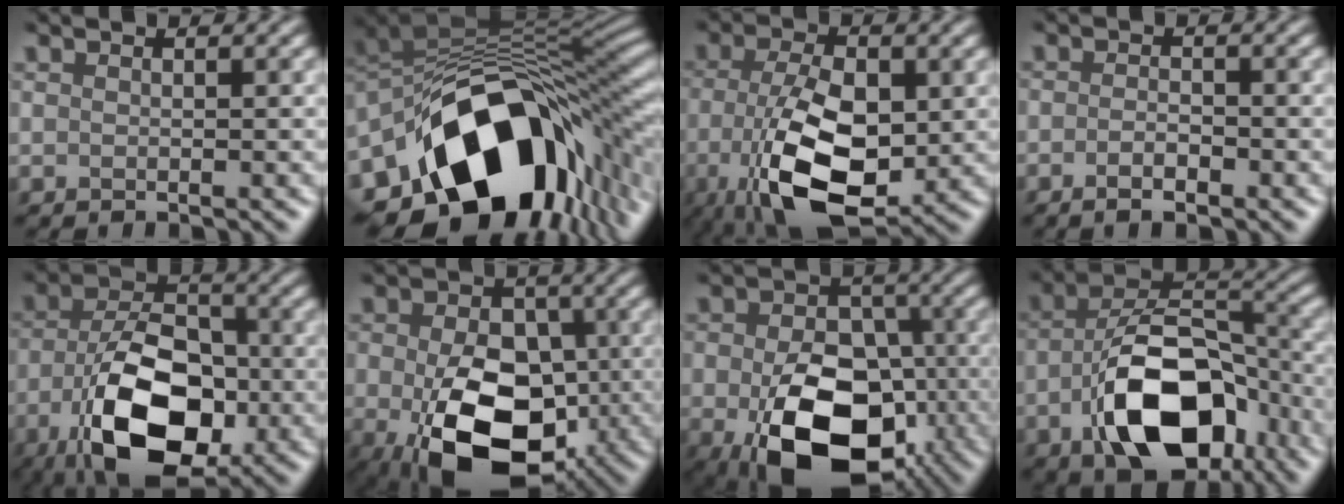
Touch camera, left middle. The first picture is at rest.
{"total": 16.5, "force": [-4.7, 11.1, 11.2], "torque": [-0.183, -0.009, -0.064]}
{"total": 9.7, "force": [-3.1, 4.9, 7.8], "torque": [-0.167, -0.009, -0.049]}
{"total": 1.2, "force": [-1.0, 0.1, 0.5], "torque": [-0.017, 0.005, -0.017]}
{"total": 11.1, "force": [-4.8, 5.9, 8.1], "torque": [-0.157, 0.002, -0.080]}
{"total": 11.7, "force": [-3.7, 7.5, 8.2], "torque": [-0.144, -0.031, -0.047]}
{"total": 12.8, "force": [-5.0, 8.3, 8.3], "torque": [-0.155, -0.042, -0.059]}
{"total": 11.6, "force": [-4.9, 6.8, 8.0], "torque": [-0.147, -0.002, -0.077]}